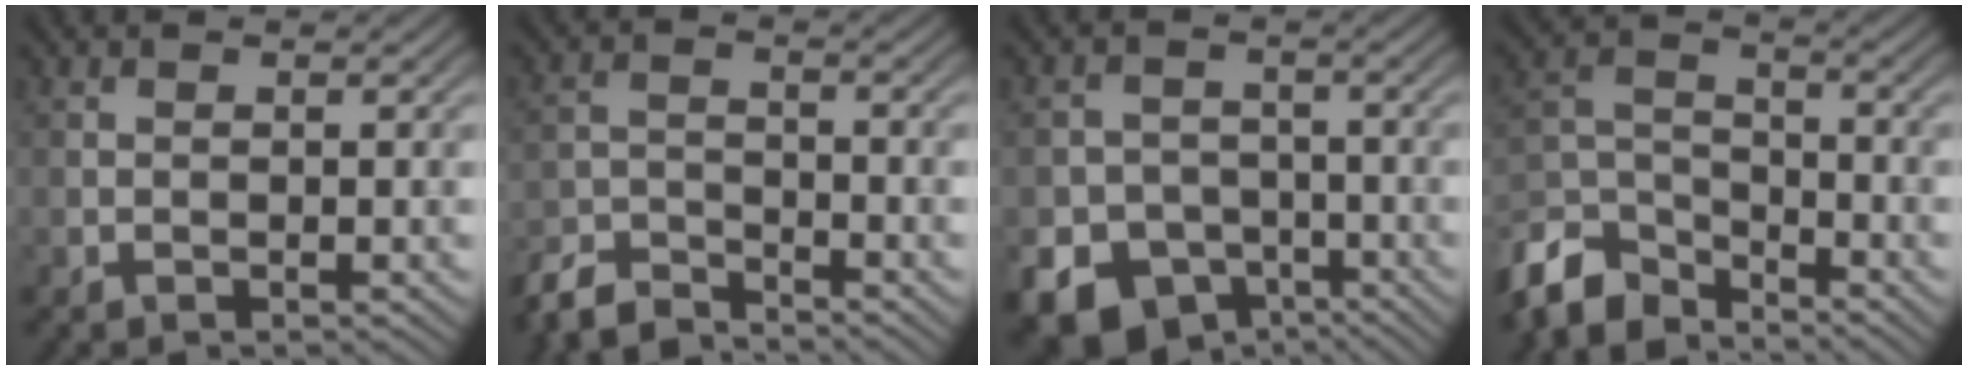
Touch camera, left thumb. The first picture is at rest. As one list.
[{"total": 5.5, "force": [-5.2, 1.1, 1.5], "torque": [-0.029, -0.009, -0.110]}, {"total": 10.3, "force": [-6.2, 7.6, 3.2], "torque": [-0.056, -0.029, -0.116]}, {"total": 9.2, "force": [-7.5, 3.8, 3.7], "torque": [-0.086, -0.007, -0.164]}]